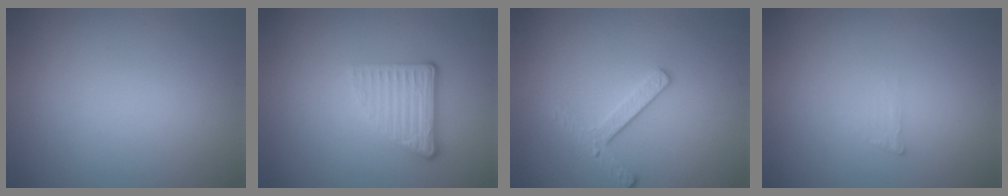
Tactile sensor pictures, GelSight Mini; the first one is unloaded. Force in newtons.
{"total": 3.7, "press": 2.5, "slide": 2.8}
{"total": 2.5, "press": 2.2, "slide": 1.1}
{"total": 0.6, "press": 0.6, "slide": 0.1}